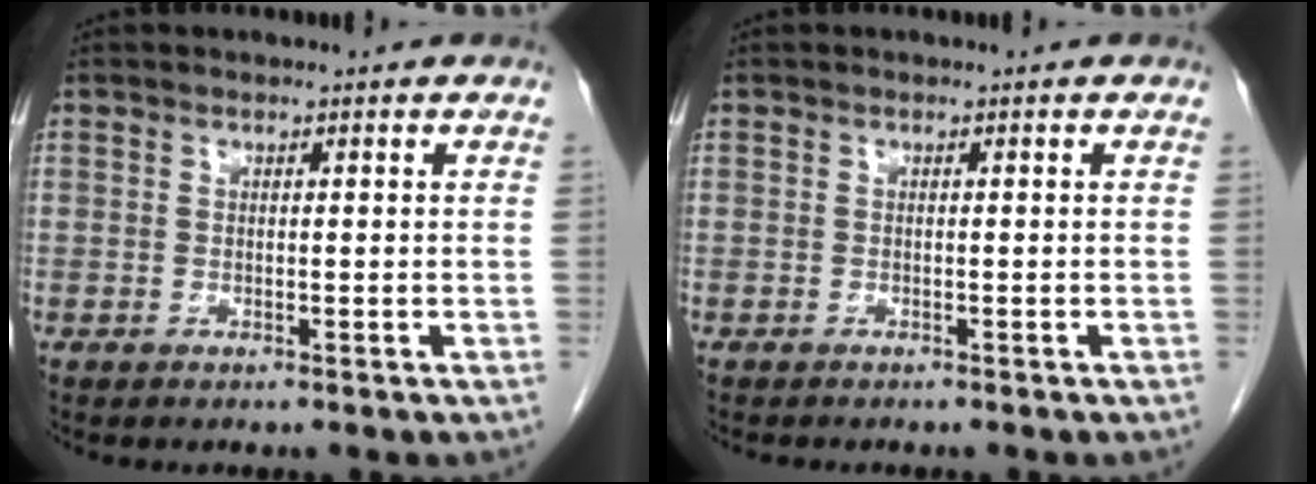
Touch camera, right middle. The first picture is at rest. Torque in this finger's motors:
{"motor_torque": [0.21, -0.14, -0.01, 0.00]}